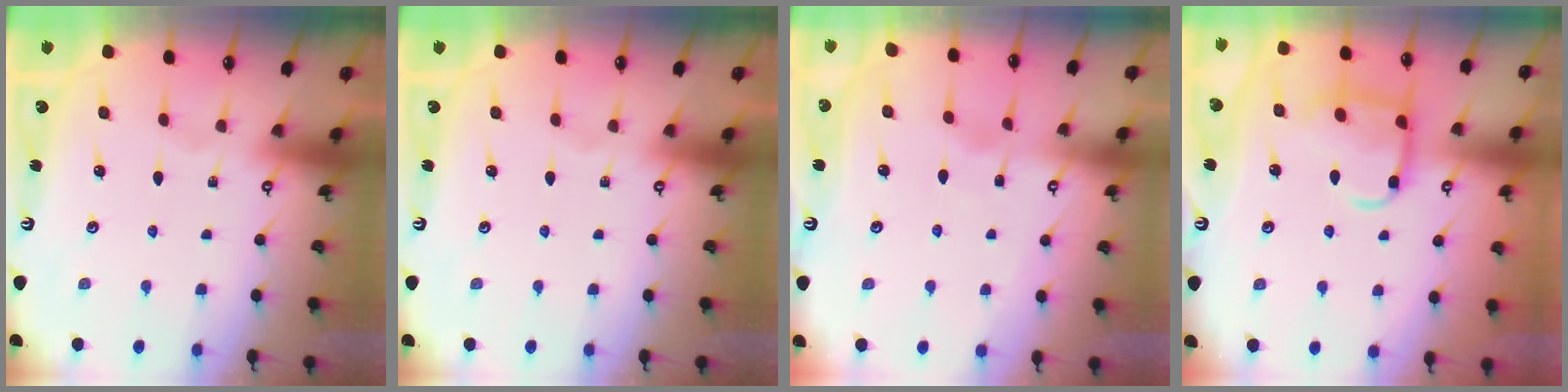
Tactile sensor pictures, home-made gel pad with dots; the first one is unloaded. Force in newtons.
{"total": 0.0}
{"total": 2.0, "press": 2.0, "slide": 0.3}
{"total": 13.0, "press": 12.9, "slide": 1.3}